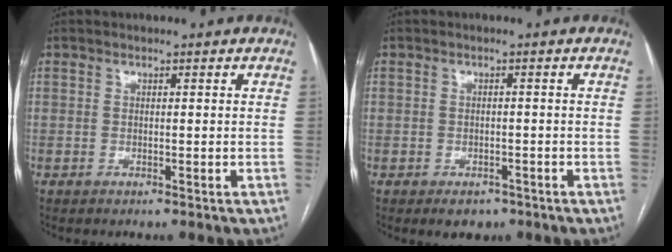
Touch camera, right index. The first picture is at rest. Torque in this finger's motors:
{"motor_torque": [-0.12, 0.00, -0.21, -0.09]}